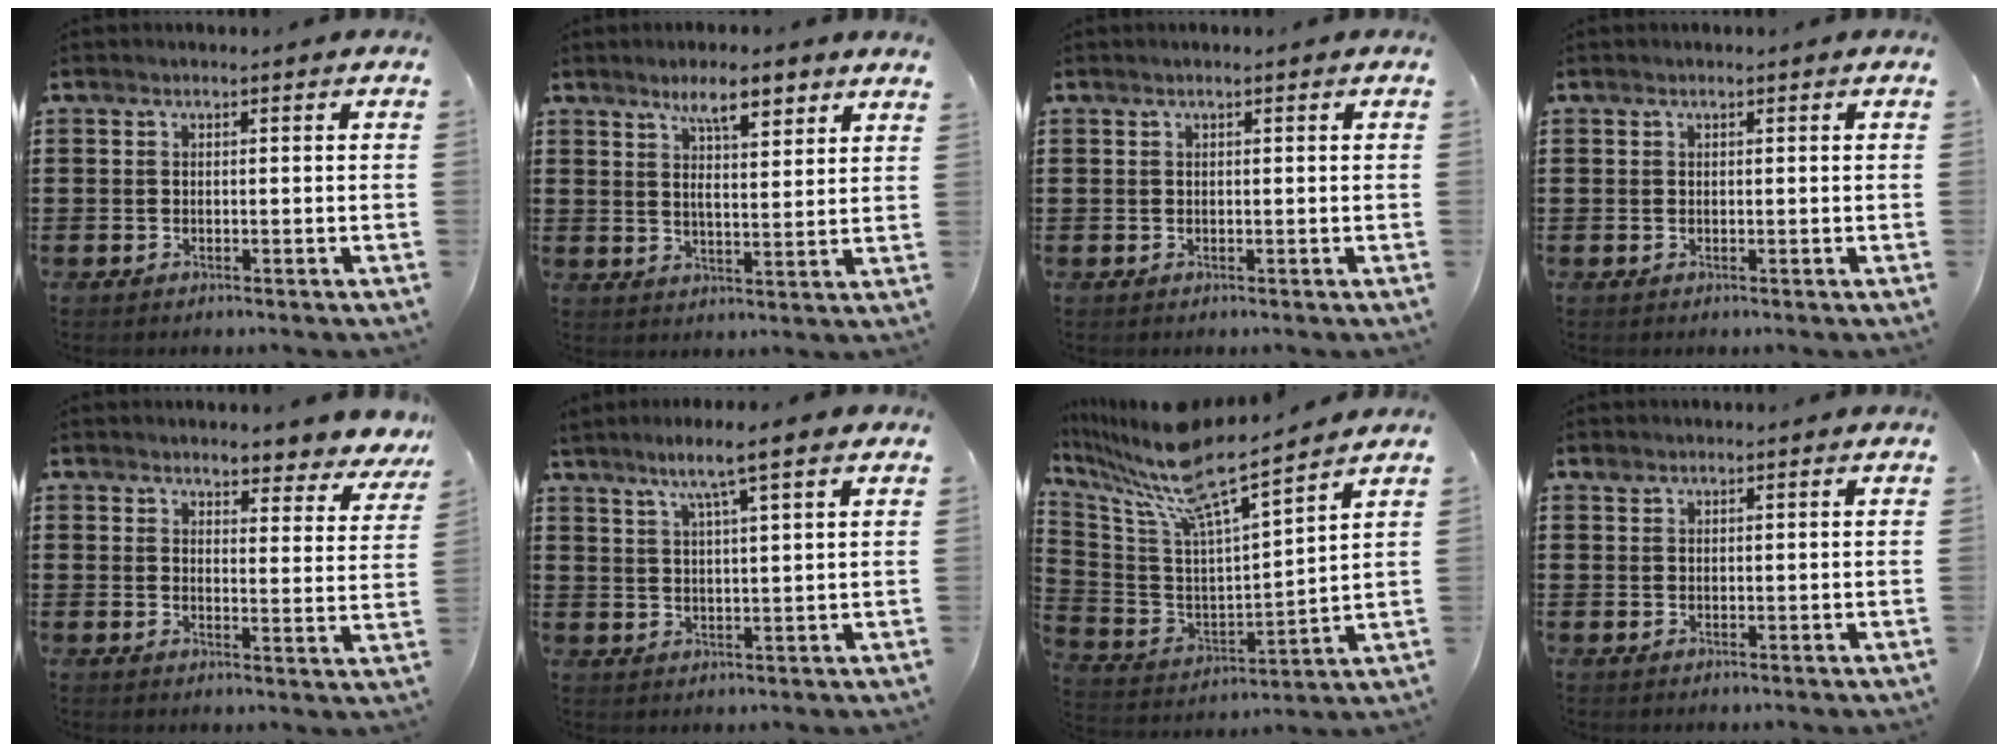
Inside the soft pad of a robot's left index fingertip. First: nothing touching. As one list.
[{"total": 6.7, "force": [5.0, 1.2, 4.4], "torque": [-0.074, -0.018, 0.079]}, {"total": 0.6, "force": [0.3, 0.0, 0.5], "torque": [-0.008, -0.001, 0.006]}, {"total": 0.0}, {"total": 4.3, "force": [4.1, 0.5, 0.9], "torque": [-0.030, -0.026, 0.071]}, {"total": 6.0, "force": [4.4, 0.0, 4.1], "torque": [-0.091, -0.005, 0.073]}, {"total": 11.0, "force": [8.8, 0.5, 6.5], "torque": [-0.165, -0.065, 0.141]}, {"total": 1.0, "force": [0.8, 0.5, 0.2], "torque": [-0.006, 0.003, 0.016]}]